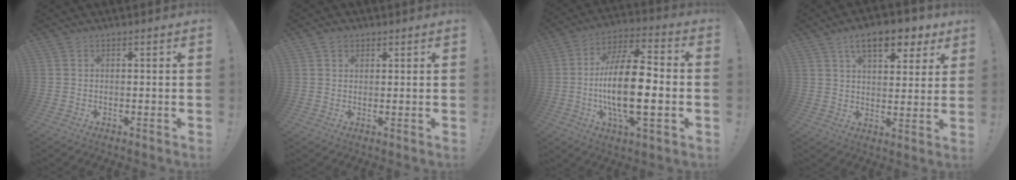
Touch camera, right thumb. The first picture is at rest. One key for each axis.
{"total": 2.2, "fx": 1.4, "fy": 1.5, "fz": 0.7, "tx": -0.001, "ty": -0.007, "tz": 0.023}
{"total": 19.6, "fx": -2.6, "fy": 7.1, "fz": 18.1, "tx": -0.338, "ty": 0.001, "tz": -0.048}
{"total": 12.2, "fx": 6.9, "fy": 5.6, "fz": 8.4, "tx": -0.116, "ty": -0.033, "tz": 0.118}